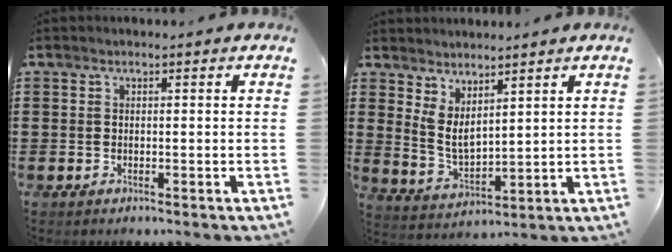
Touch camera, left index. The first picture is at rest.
{"total": 4.3, "force": [3.1, 1.9, 2.2], "torque": [-0.056, -0.011, 0.058]}